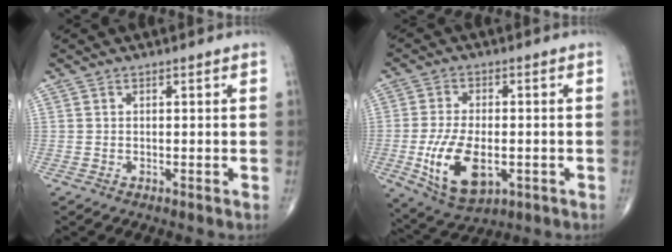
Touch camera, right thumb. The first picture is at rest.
{"total": 12.8, "force": [-3.0, 6.8, 10.4], "torque": [-0.191, -0.006, -0.040]}